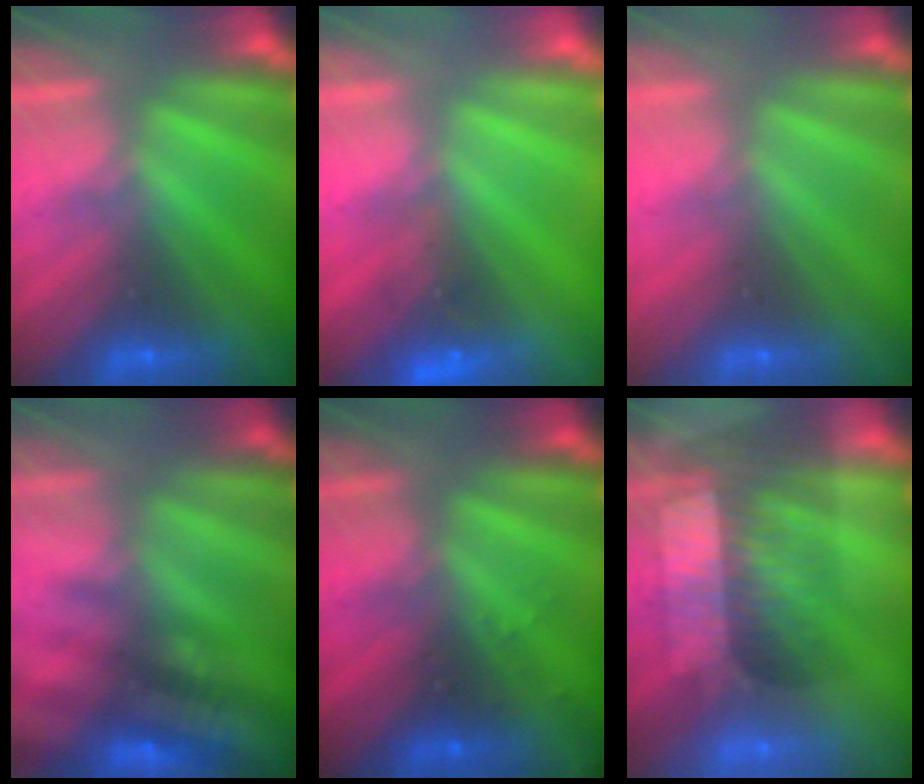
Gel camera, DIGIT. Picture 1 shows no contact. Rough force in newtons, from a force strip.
{"total": 2.6}
{"total": 2.8}
{"total": 2.8}
{"total": 2.9}
{"total": 3.3}